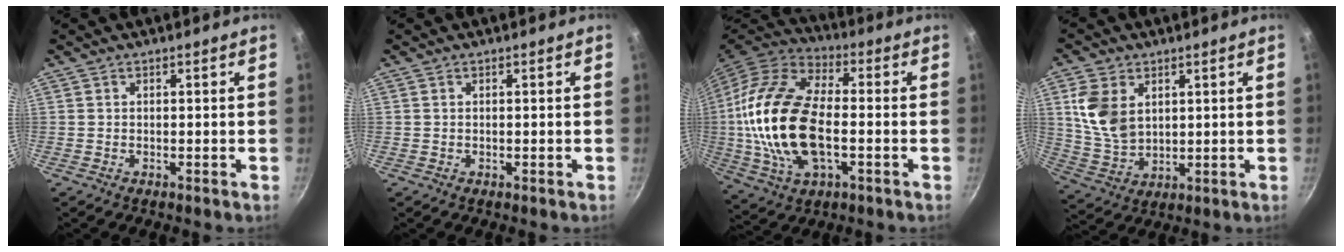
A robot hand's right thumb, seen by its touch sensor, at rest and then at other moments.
{"total": 0.0}
{"total": 23.0, "force": [-1.7, 12.5, 19.2], "torque": [-0.383, 0.024, -0.037]}
{"total": 10.9, "force": [3.2, 7.5, 7.2], "torque": [-0.127, -0.019, 0.073]}